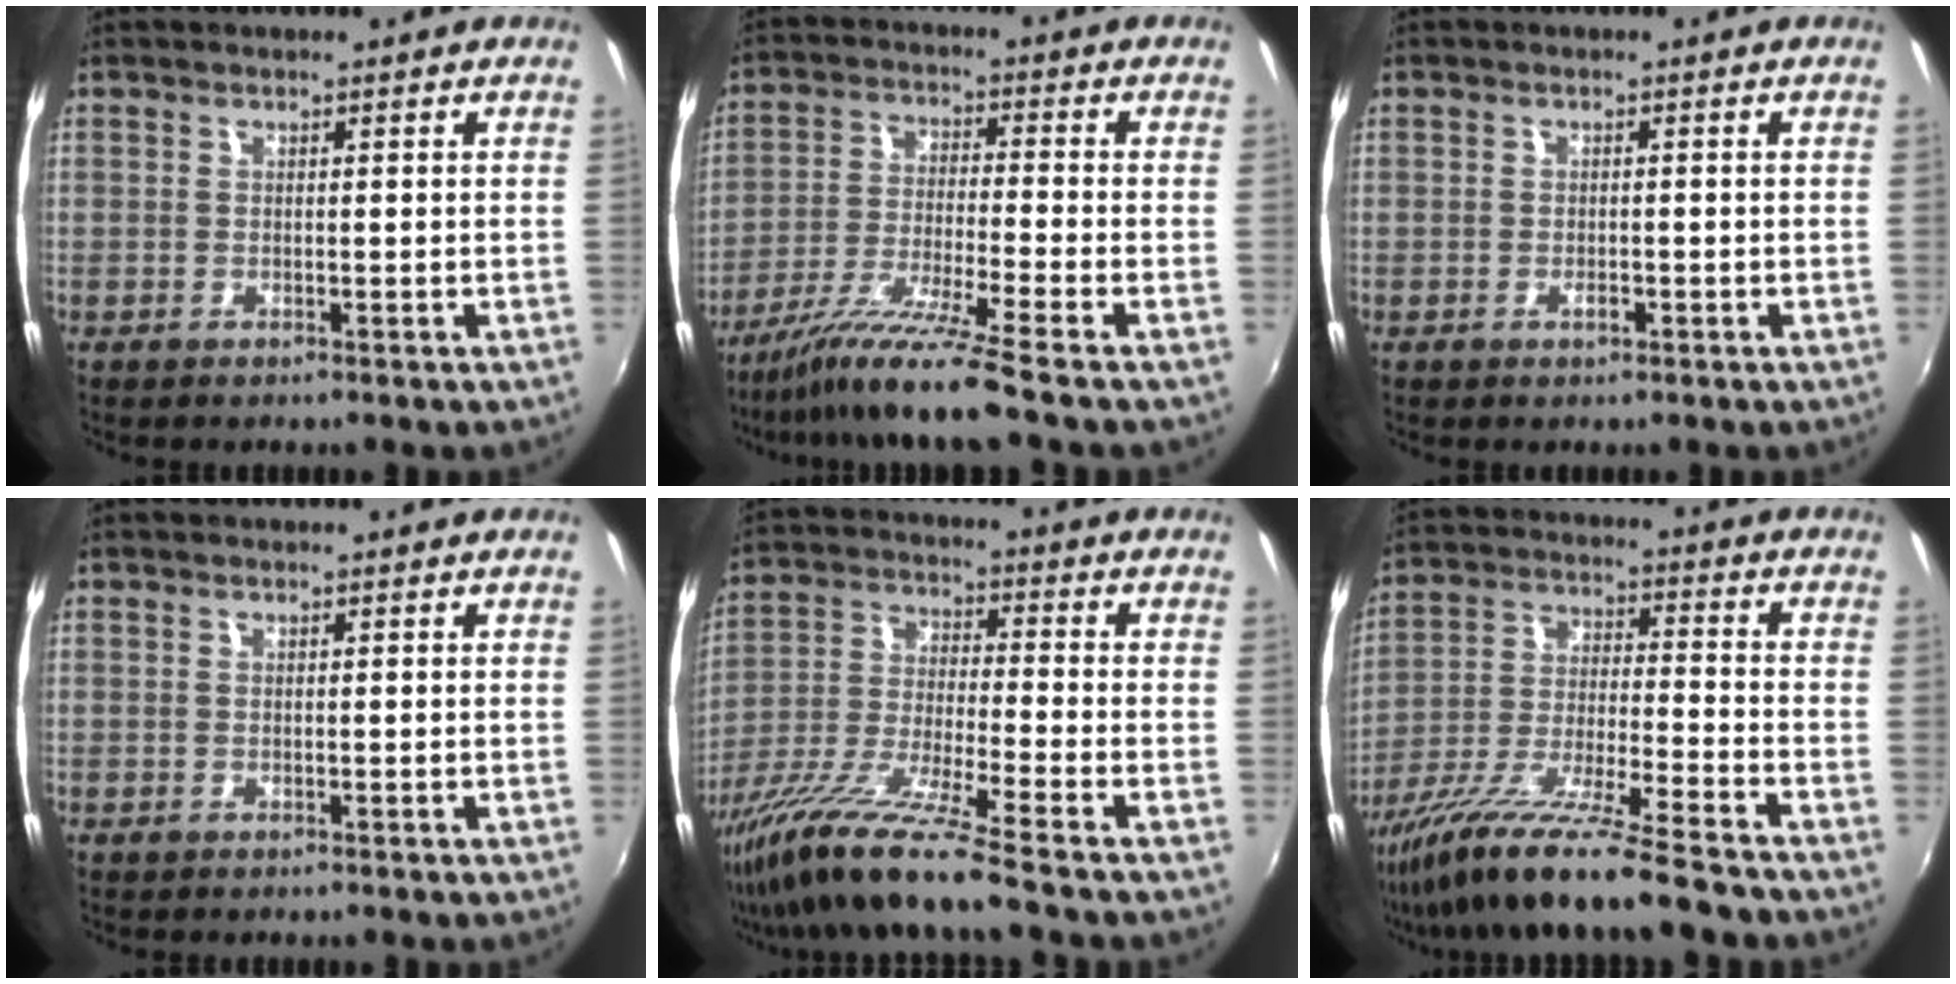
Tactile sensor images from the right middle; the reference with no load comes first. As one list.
[{"total": 11.5, "force": [-9.4, -2.1, 6.4], "torque": [-0.128, -0.020, -0.170]}, {"total": 1.2, "force": [-0.6, 0.6, 0.8], "torque": [-0.014, 0.000, -0.011]}, {"total": 0.0}, {"total": 14.4, "force": [-11.3, -1.1, 8.9], "torque": [-0.180, -0.031, -0.212]}, {"total": 16.8, "force": [-13.7, -0.2, 9.7], "torque": [-0.190, -0.035, -0.245]}]